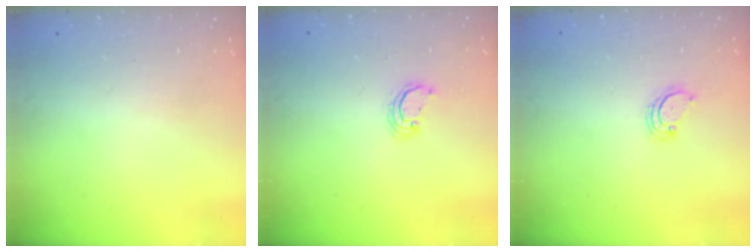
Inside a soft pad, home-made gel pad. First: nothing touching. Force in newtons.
{"total": 2.7, "press": 2.7, "slide": 0.1}
{"total": 3.0, "press": 3.0, "slide": 0.4}